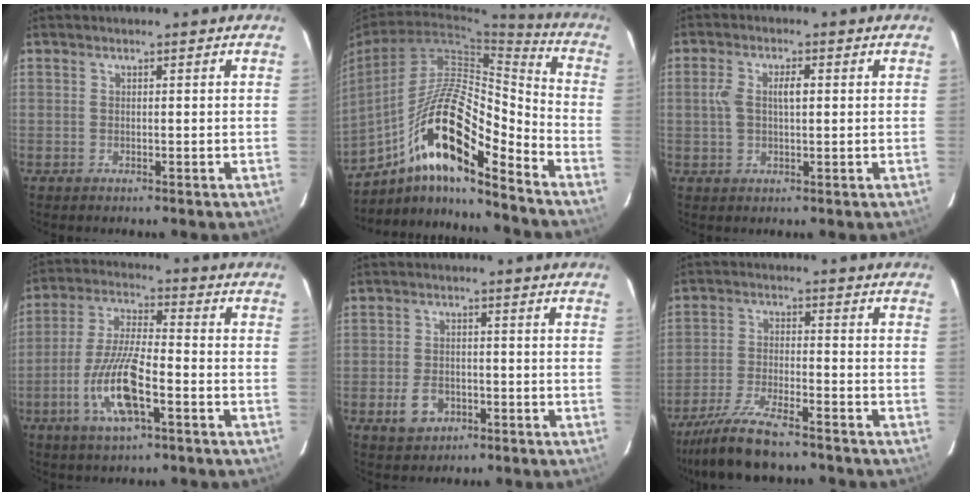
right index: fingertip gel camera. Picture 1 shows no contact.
{"total": 17.9, "force": [-10.6, 3.3, 14.0], "torque": [-0.267, 0.016, -0.184]}
{"total": 4.8, "force": [0.7, 1.9, 4.3], "torque": [-0.095, 0.014, 0.015]}
{"total": 11.6, "force": [-4.4, 2.3, 10.5], "torque": [-0.216, -0.005, -0.081]}
{"total": 4.6, "force": [-1.9, 3.4, 2.4], "torque": [-0.048, 0.001, -0.026]}
{"total": 10.6, "force": [-8.9, 1.3, 5.7], "torque": [-0.104, -0.029, -0.155]}